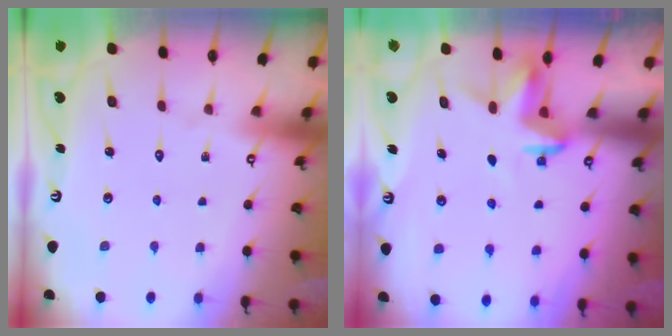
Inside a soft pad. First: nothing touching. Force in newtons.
{"total": 4.0, "press": 4.0, "slide": 0.2}